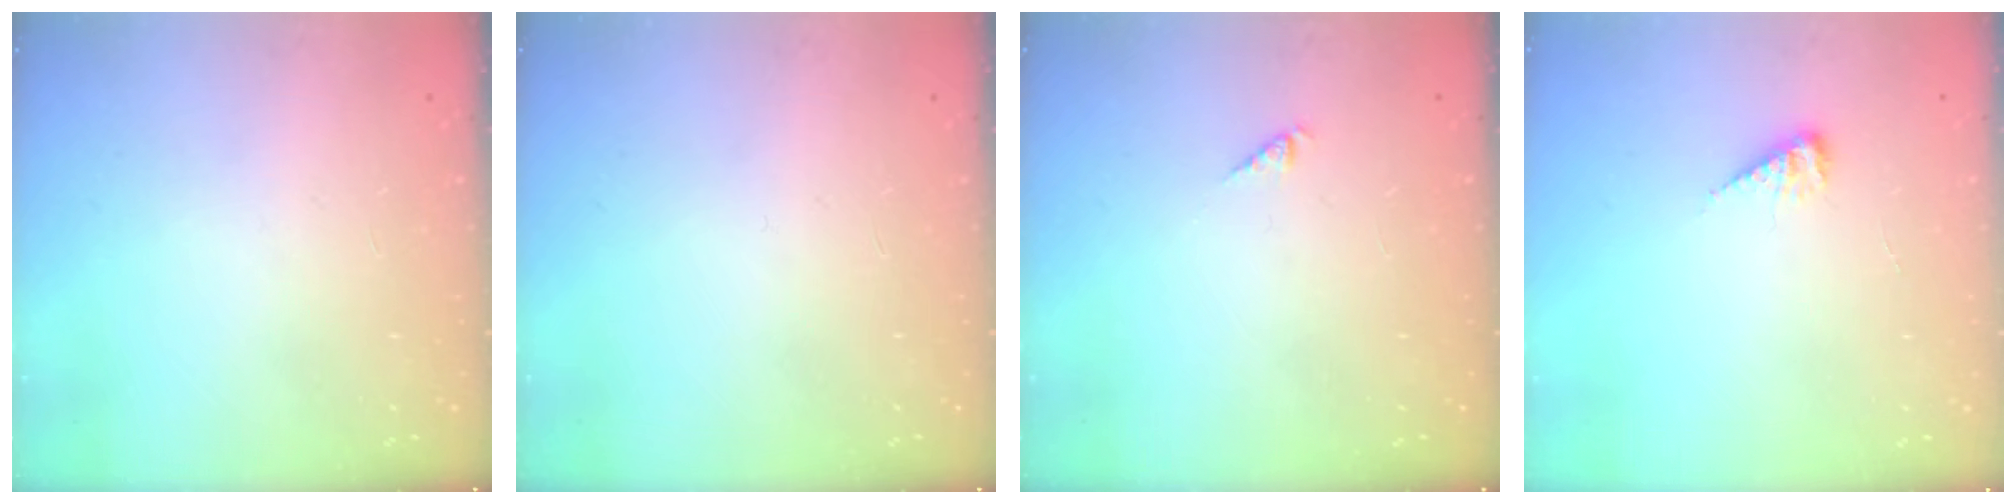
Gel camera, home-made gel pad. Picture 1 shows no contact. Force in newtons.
{"total": 0.0}
{"total": 2.7, "press": 2.6, "slide": 0.4}
{"total": 5.7, "press": 5.7, "slide": 0.7}